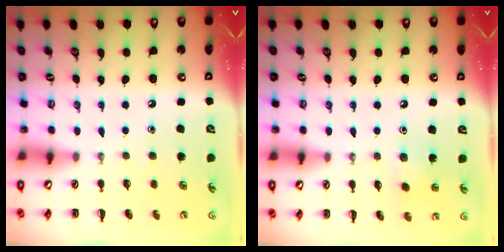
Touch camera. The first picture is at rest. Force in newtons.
{"total": 6.3, "press": 6.1, "slide": 1.6}